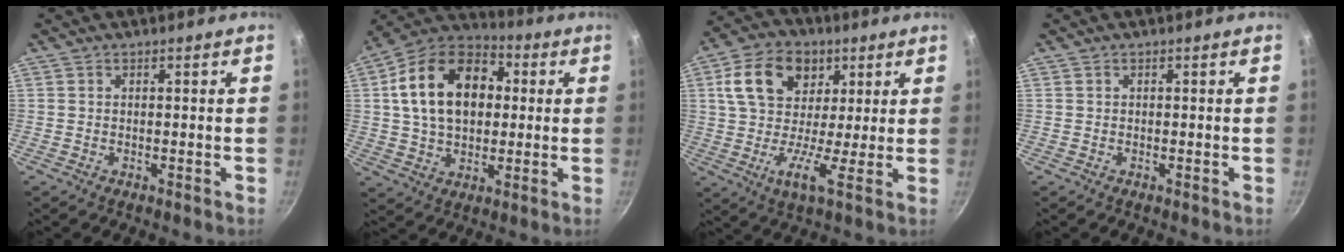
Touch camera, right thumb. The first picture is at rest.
{"total": 19.4, "force": [3.2, 13.3, 13.8], "torque": [-0.209, 0.026, 0.040]}
{"total": 14.3, "force": [4.6, 9.6, 9.5], "torque": [-0.154, 0.003, 0.061]}
{"total": 0.0}